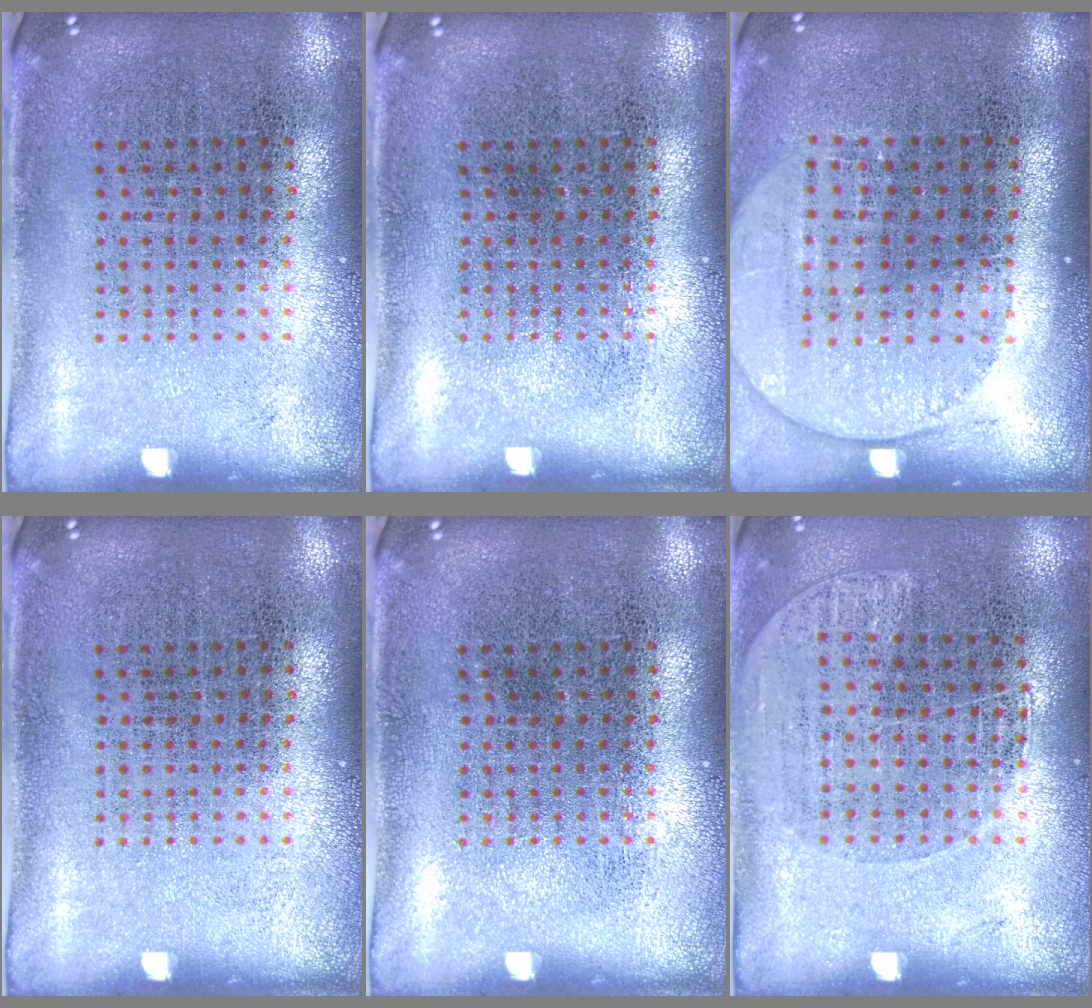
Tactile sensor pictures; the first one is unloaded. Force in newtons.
{"total": 0.0}
{"total": 1.5, "press": 1.3, "slide": 0.7}
{"total": 0.0}
{"total": 0.0}
{"total": 1.1, "press": 1.0, "slide": 0.5}